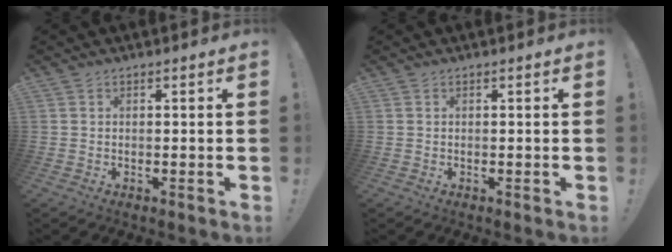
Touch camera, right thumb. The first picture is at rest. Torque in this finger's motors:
{"motor_torque": [-0.17, 0.04, 0.09, -0.06, 0.00]}